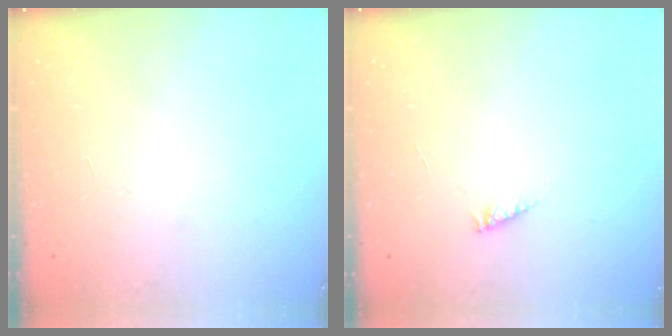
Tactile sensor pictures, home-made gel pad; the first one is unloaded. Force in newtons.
{"total": 2.5, "press": 2.5, "slide": 0.2}